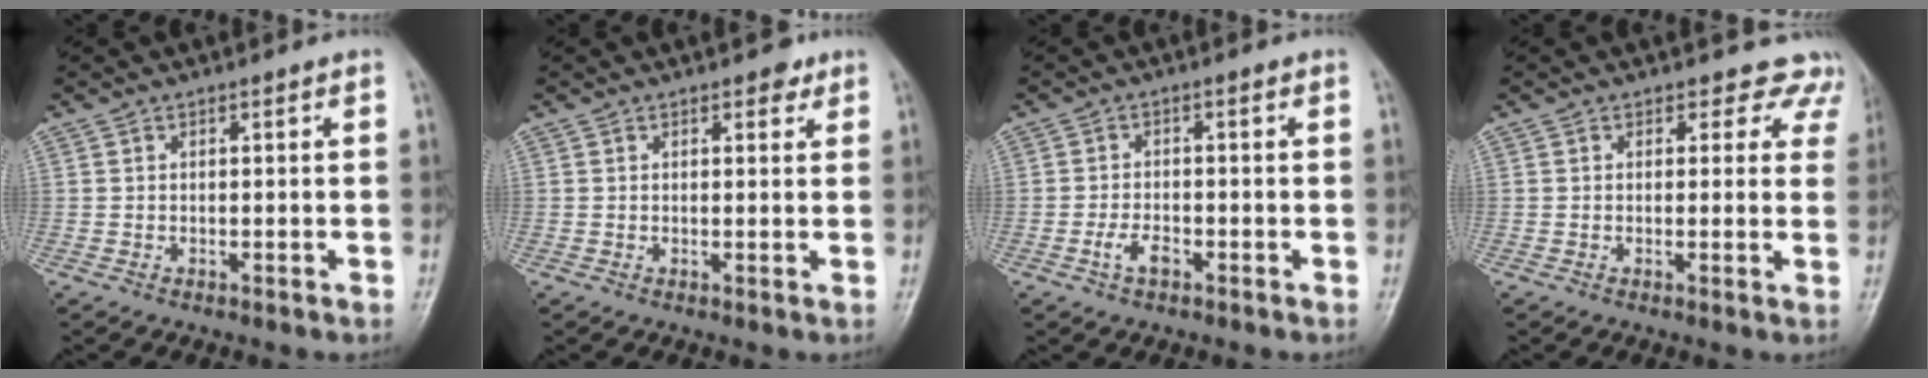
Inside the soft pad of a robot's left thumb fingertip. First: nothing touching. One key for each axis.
{"total": 2.1, "fx": 1.4, "fy": 1.1, "fz": 1.1, "tx": -0.001, "ty": -0.005, "tz": 0.014}
{"total": 3.2, "fx": -1.6, "fy": 1.6, "fz": 2.2, "tx": -0.045, "ty": 0.010, "tz": -0.030}
{"total": 6.2, "fx": 5.1, "fy": 3.5, "fz": 0.0, "tx": 0.052, "ty": -0.020, "tz": 0.027}